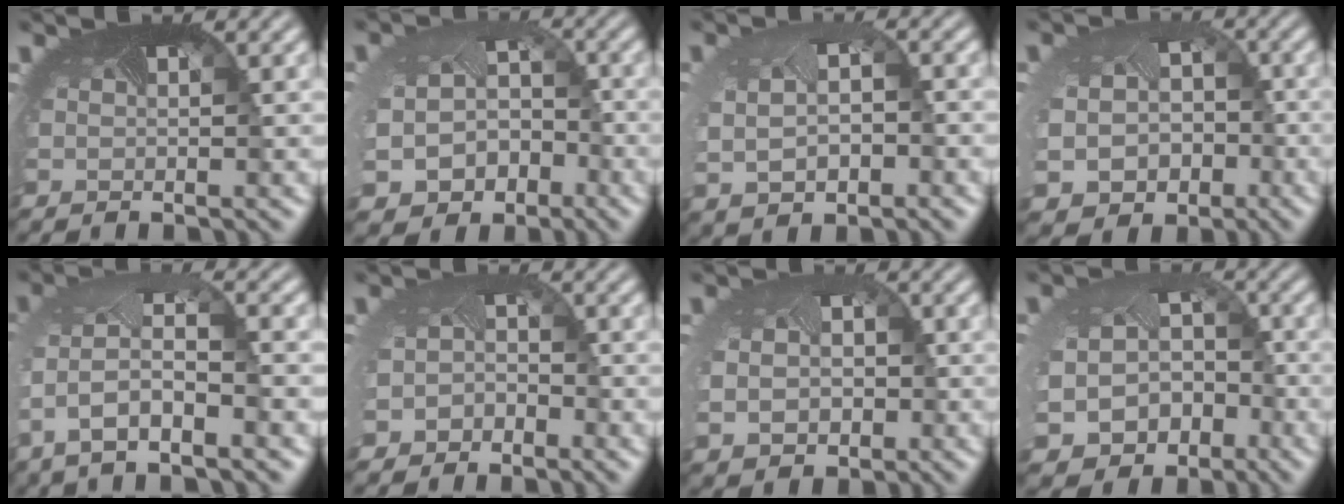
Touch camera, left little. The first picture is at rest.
{"total": 7.6, "force": [-2.9, 6.2, 3.4], "torque": [-0.074, -0.045, -0.030]}
{"total": 5.3, "force": [-0.2, 3.6, 3.8], "torque": [-0.080, -0.011, 0.016]}
{"total": 9.2, "force": [-2.9, 7.7, 4.1], "torque": [-0.091, -0.051, -0.037]}
{"total": 6.3, "force": [-1.9, 2.7, 5.4], "torque": [-0.130, -0.008, -0.038]}
{"total": 2.6, "force": [-1.6, 1.9, 0.5], "torque": [-0.011, -0.016, -0.028]}
{"total": 5.3, "force": [-0.5, 4.3, 3.0], "torque": [-0.057, -0.018, 0.002]}
{"total": 8.5, "force": [-3.4, 7.0, 3.5], "torque": [-0.080, -0.050, -0.041]}